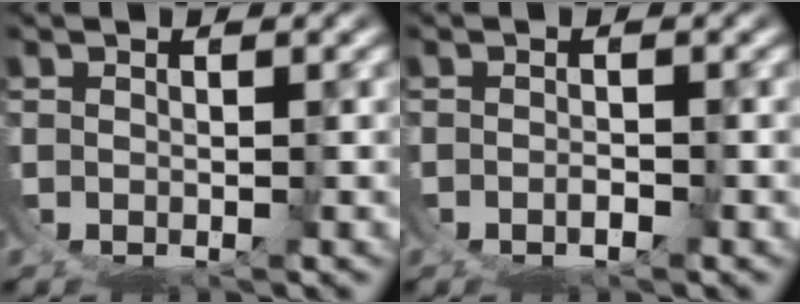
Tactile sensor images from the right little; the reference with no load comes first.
{"total": 0.9, "force": [-0.6, -0.4, 0.5], "torque": [-0.008, 0.002, -0.012]}